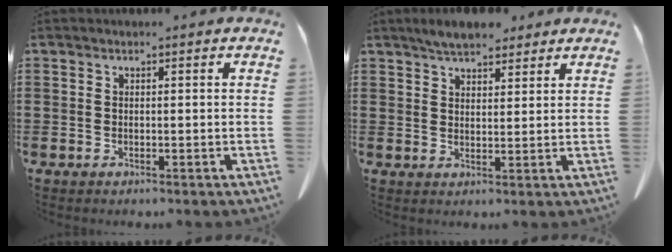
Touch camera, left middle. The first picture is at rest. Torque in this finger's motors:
{"motor_torque": [0.49, 0.45, 0.12, 0.05]}